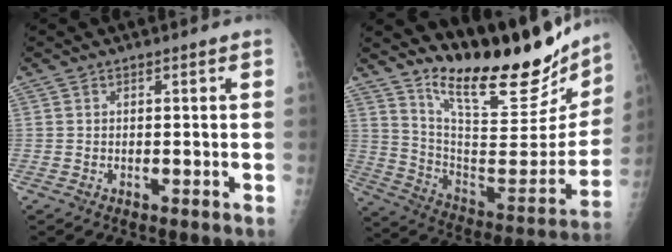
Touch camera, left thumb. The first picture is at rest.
{"total": 26.6, "force": [21.8, 6.8, 13.7], "torque": [-0.177, -0.141, 0.327]}